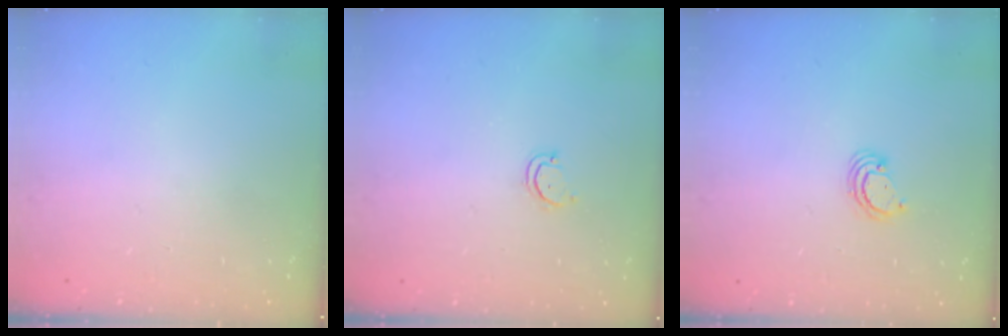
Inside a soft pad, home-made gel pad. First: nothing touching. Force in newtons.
{"total": 2.6, "press": 2.6, "slide": 0.2}
{"total": 2.7, "press": 2.7, "slide": 0.2}